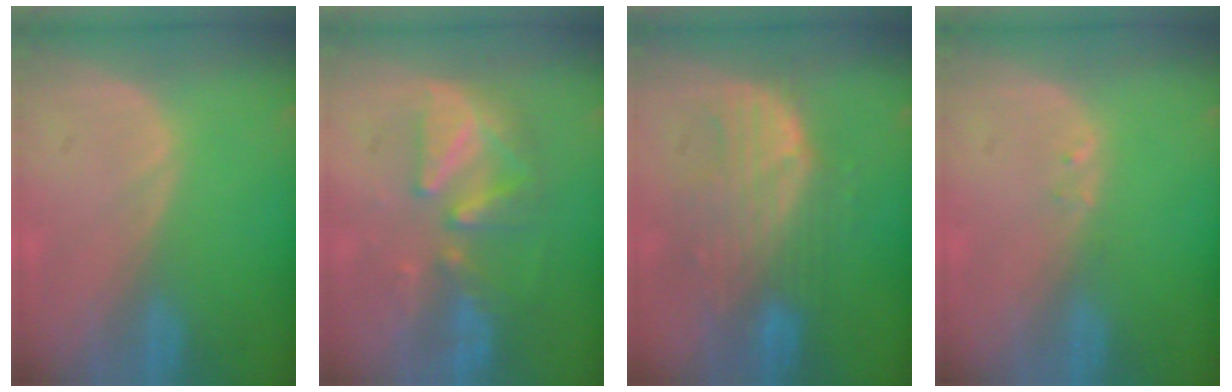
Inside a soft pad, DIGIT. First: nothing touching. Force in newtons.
{"total": 8.1, "press": 7.9, "slide": 2.0}
{"total": 8.5, "press": 8.2, "slide": 2.3}
{"total": 0.6, "press": 0.6, "slide": 0.1}